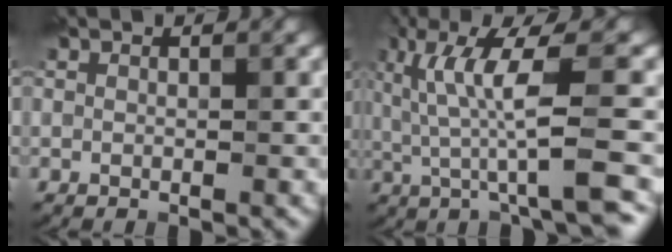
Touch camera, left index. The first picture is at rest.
{"total": 8.2, "force": [0.8, 1.3, 8.1], "torque": [-0.130, 0.012, 0.015]}